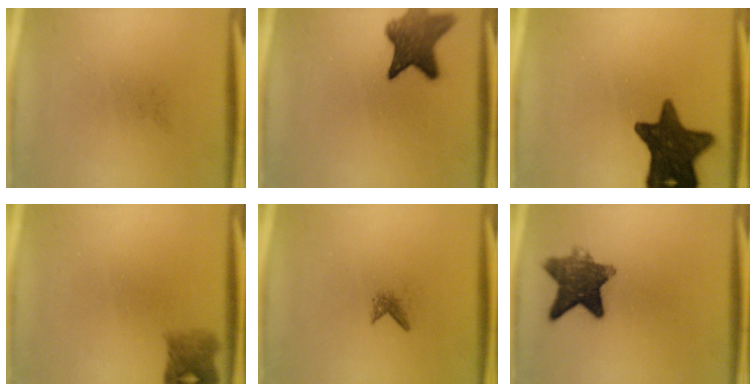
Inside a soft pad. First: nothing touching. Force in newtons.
{"total": 8.0}
{"total": 14.6}
{"total": 3.1}
{"total": 1.1}
{"total": 8.9}